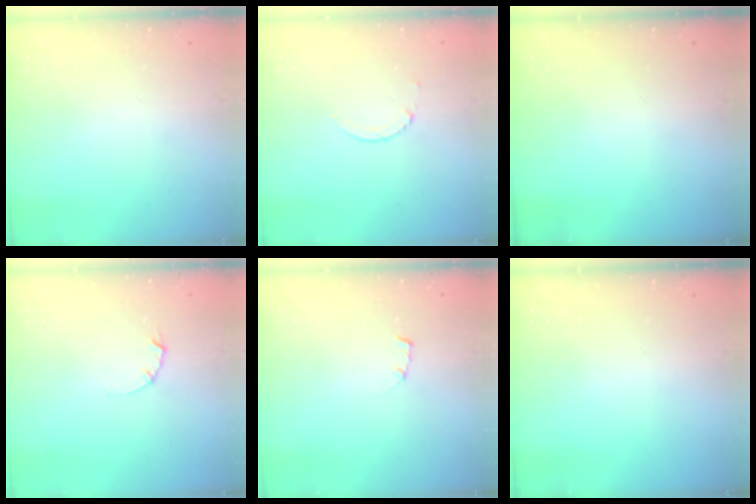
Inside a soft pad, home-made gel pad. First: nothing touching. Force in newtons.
{"total": 2.3, "press": 2.3, "slide": 0.3}
{"total": 0.0}
{"total": 2.1, "press": 2.1, "slide": 0.1}
{"total": 1.7, "press": 1.7, "slide": 0.2}
{"total": 0.0}